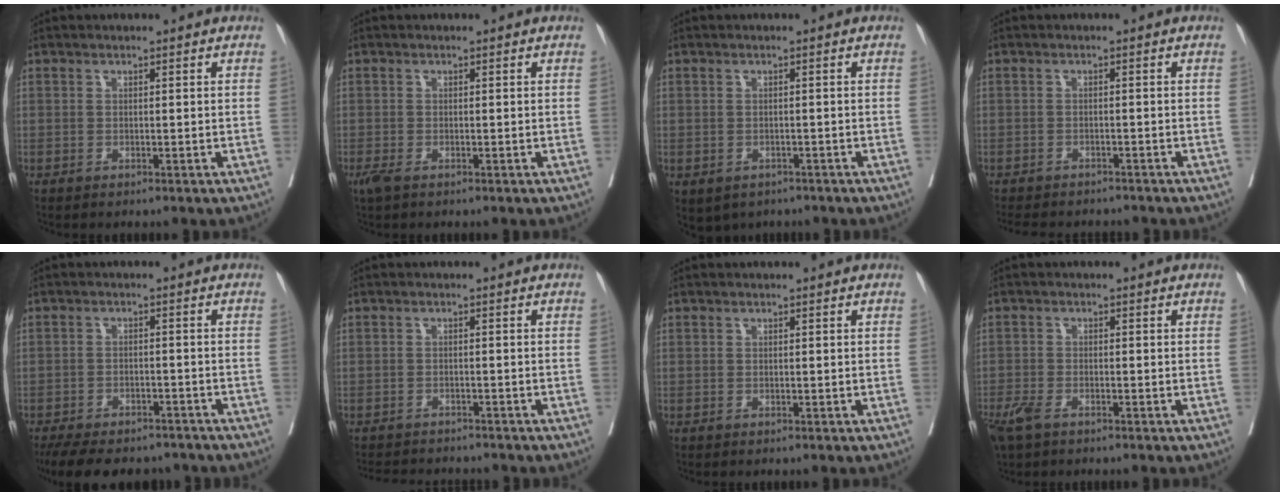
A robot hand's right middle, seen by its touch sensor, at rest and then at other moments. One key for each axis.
{"total": 1.9, "fx": -1.2, "fy": 0.7, "fz": 1.3, "tx": -0.031, "ty": -0.008, "tz": -0.021}
{"total": 5.6, "fx": -3.8, "fy": 3.7, "fz": 1.6, "tx": -0.025, "ty": 0.007, "tz": -0.047}
{"total": 10.0, "fx": -9.0, "fy": 2.8, "fz": 3.3, "tx": -0.063, "ty": -0.009, "tz": -0.116}
{"total": 14.1, "fx": -11.9, "fy": 5.3, "fz": 5.3, "tx": -0.113, "ty": -0.004, "tz": -0.160}
{"total": 8.2, "fx": -7.8, "fy": 1.5, "fz": 2.2, "tx": -0.038, "ty": -0.007, "tz": -0.105}
{"total": 0.0}
{"total": 4.2, "fx": -2.9, "fy": 1.7, "fz": 2.6, "tx": -0.059, "ty": -0.009, "tz": -0.054}